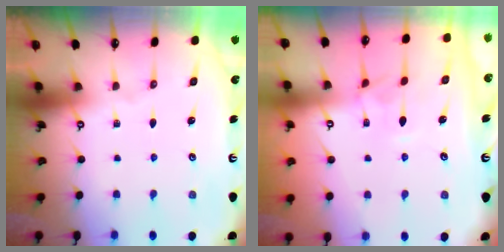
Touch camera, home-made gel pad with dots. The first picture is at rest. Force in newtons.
{"total": 2.6, "press": 2.5, "slide": 0.6}